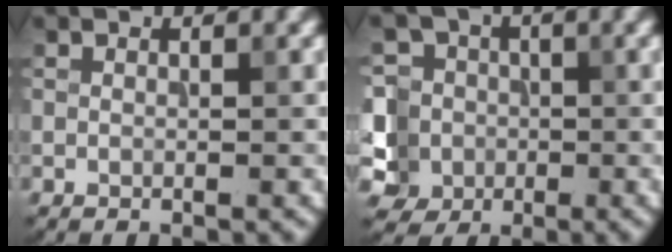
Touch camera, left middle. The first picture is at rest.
{"total": 9.8, "force": [-1.7, 8.7, 4.1], "torque": [-0.092, 0.022, -0.072]}